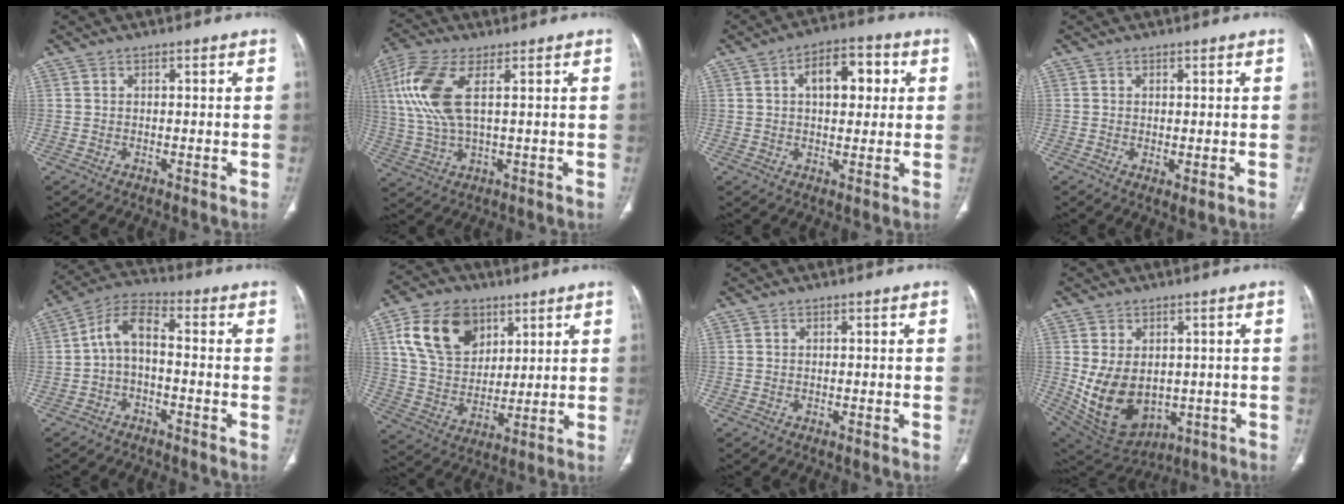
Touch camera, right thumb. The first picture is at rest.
{"total": 11.9, "force": [3.1, 4.7, 10.4], "torque": [-0.264, 0.002, 0.066]}
{"total": 9.9, "force": [2.5, 5.6, 7.7], "torque": [-0.087, 0.015, 0.034]}
{"total": 1.8, "force": [-0.2, 0.7, 1.7], "torque": [-0.035, -0.009, 0.001]}
{"total": 7.3, "force": [-1.4, 3.8, 6.1], "torque": [-0.114, 0.036, -0.038]}
{"total": 16.0, "force": [7.0, 11.2, 9.0], "torque": [-0.141, -0.017, 0.136]}
{"total": 0.0}
{"total": 13.2, "force": [-0.7, 9.4, 9.3], "torque": [-0.145, -0.011, 0.026]}